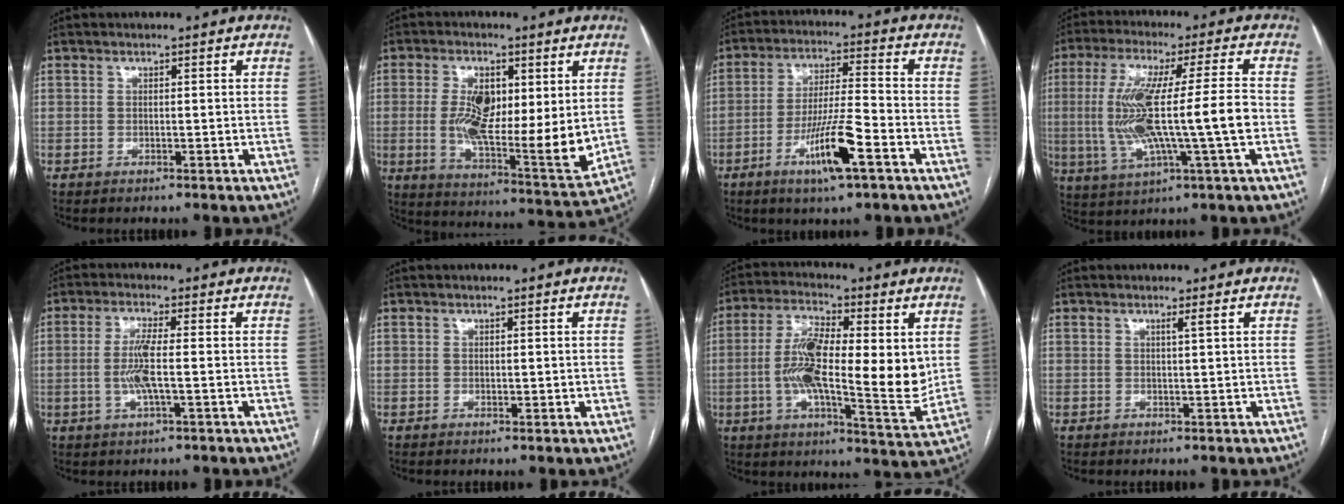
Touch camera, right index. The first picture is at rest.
{"total": 14.5, "force": [1.9, 4.7, 13.6], "torque": [-0.243, -0.014, 0.039]}
{"total": 10.7, "force": [-5.0, 0.6, 9.4], "torque": [-0.175, -0.011, -0.089]}
{"total": 15.7, "force": [-1.2, 0.6, 15.7], "torque": [-0.306, 0.005, -0.020]}
{"total": 5.3, "force": [-0.6, 0.3, 5.3], "torque": [-0.113, -0.005, -0.013]}
{"total": 0.8, "force": [0.1, 0.5, 0.7], "torque": [-0.009, -0.002, 0.004]}
{"total": 17.1, "force": [1.2, 4.5, 16.5], "torque": [-0.285, -0.002, 0.015]}
{"total": 0.9, "force": [0.4, -0.3, 0.7], "torque": [-0.021, -0.005, 0.012]}